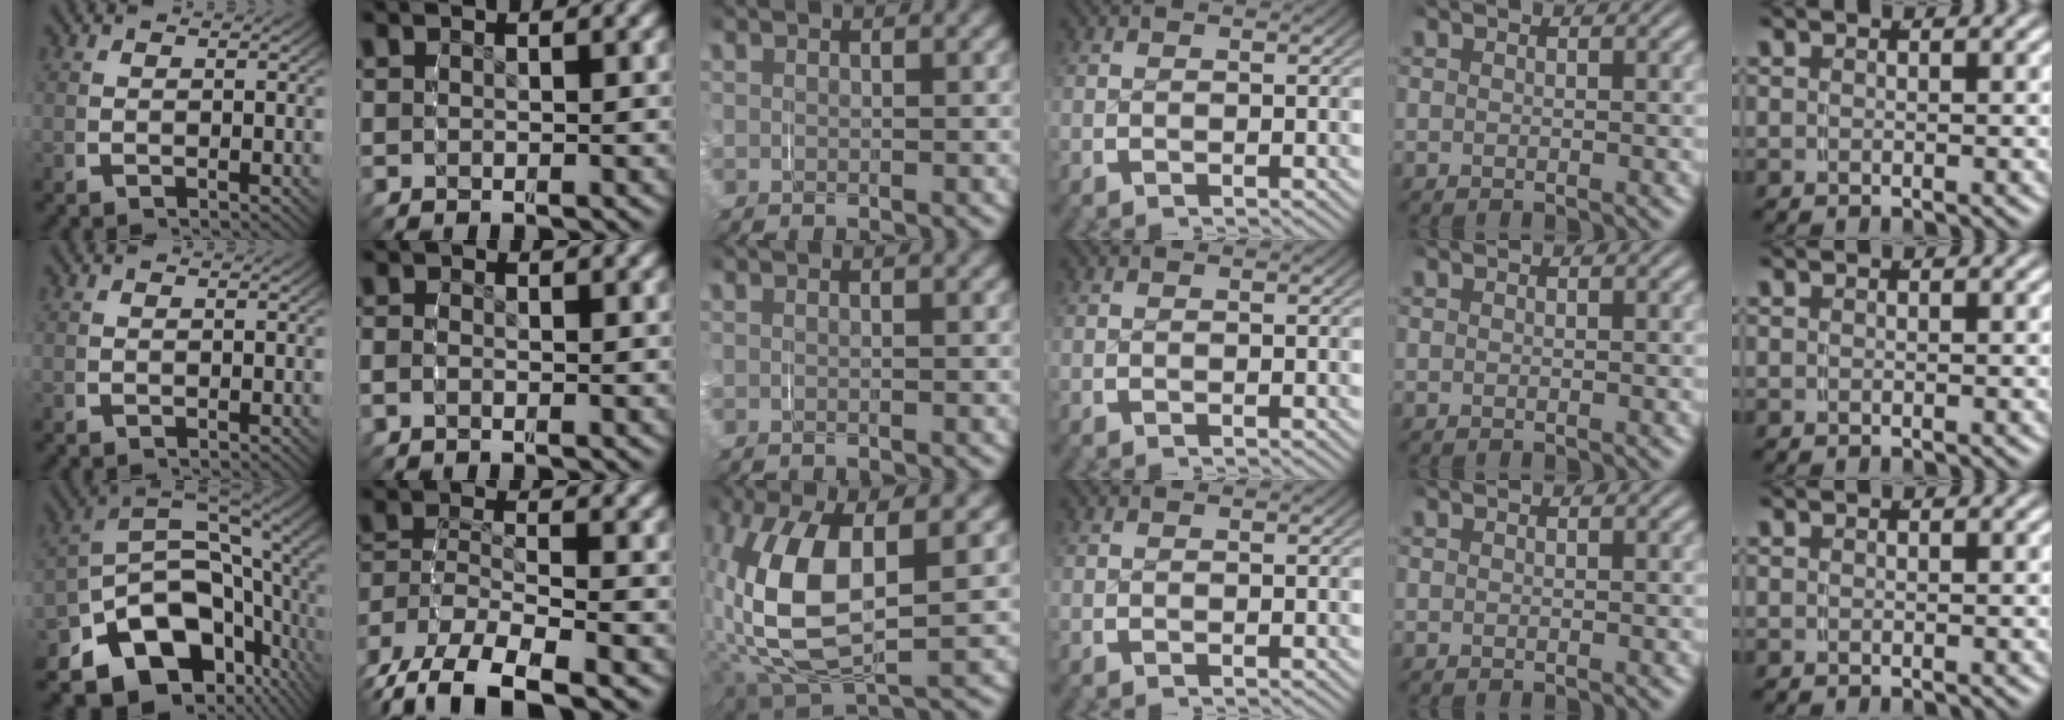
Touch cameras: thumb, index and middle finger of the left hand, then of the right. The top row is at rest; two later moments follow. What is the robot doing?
{"motion": "grasp_and_lifting", "object": "shorts"}